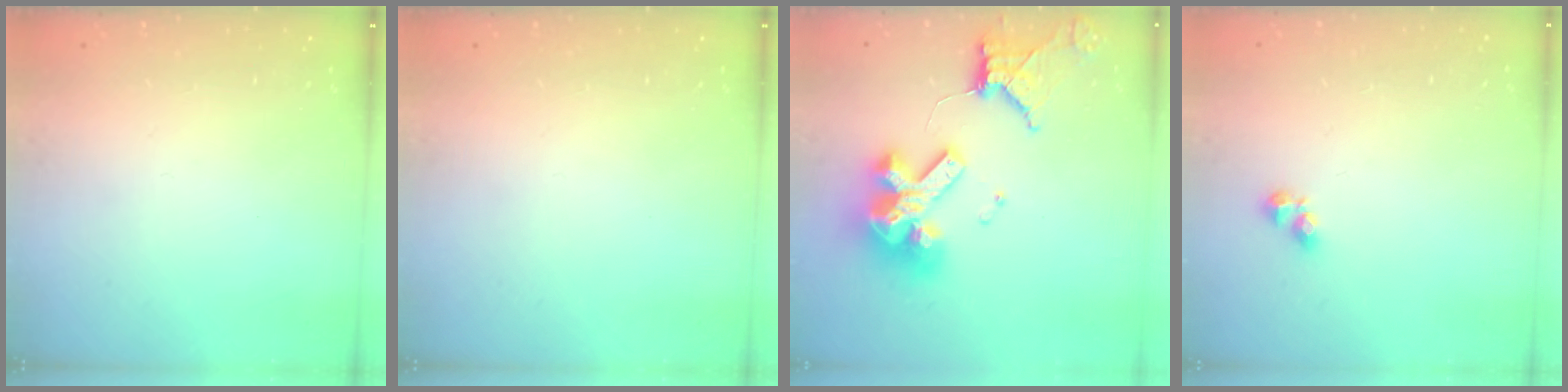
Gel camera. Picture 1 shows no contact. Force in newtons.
{"total": 0.0}
{"total": 17.1, "press": 17.0, "slide": 2.0}
{"total": 3.8, "press": 3.8, "slide": 0.5}